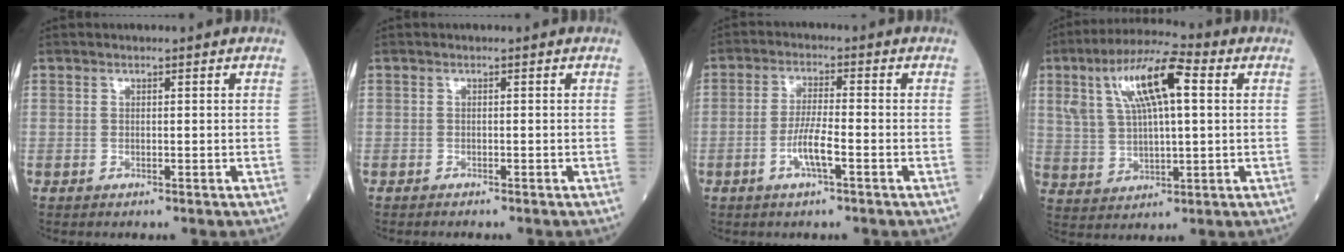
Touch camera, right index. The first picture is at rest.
{"total": 0.5, "force": [-0.5, 0.0, 0.1], "torque": [-0.007, -0.001, -0.008]}
{"total": 5.0, "force": [-2.0, 0.4, 4.6], "torque": [-0.088, -0.001, -0.042]}
{"total": 13.1, "force": [4.4, 3.7, 11.8], "torque": [-0.230, 0.030, 0.079]}